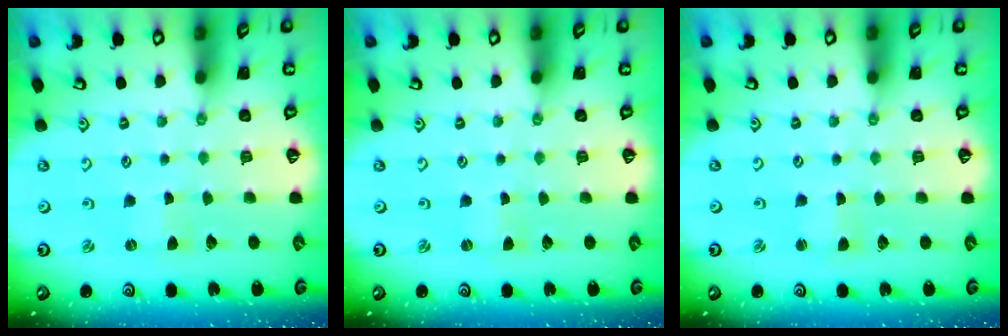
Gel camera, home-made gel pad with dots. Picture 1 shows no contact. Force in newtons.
{"total": 0.0}
{"total": 0.8, "press": 0.8, "slide": 0.1}